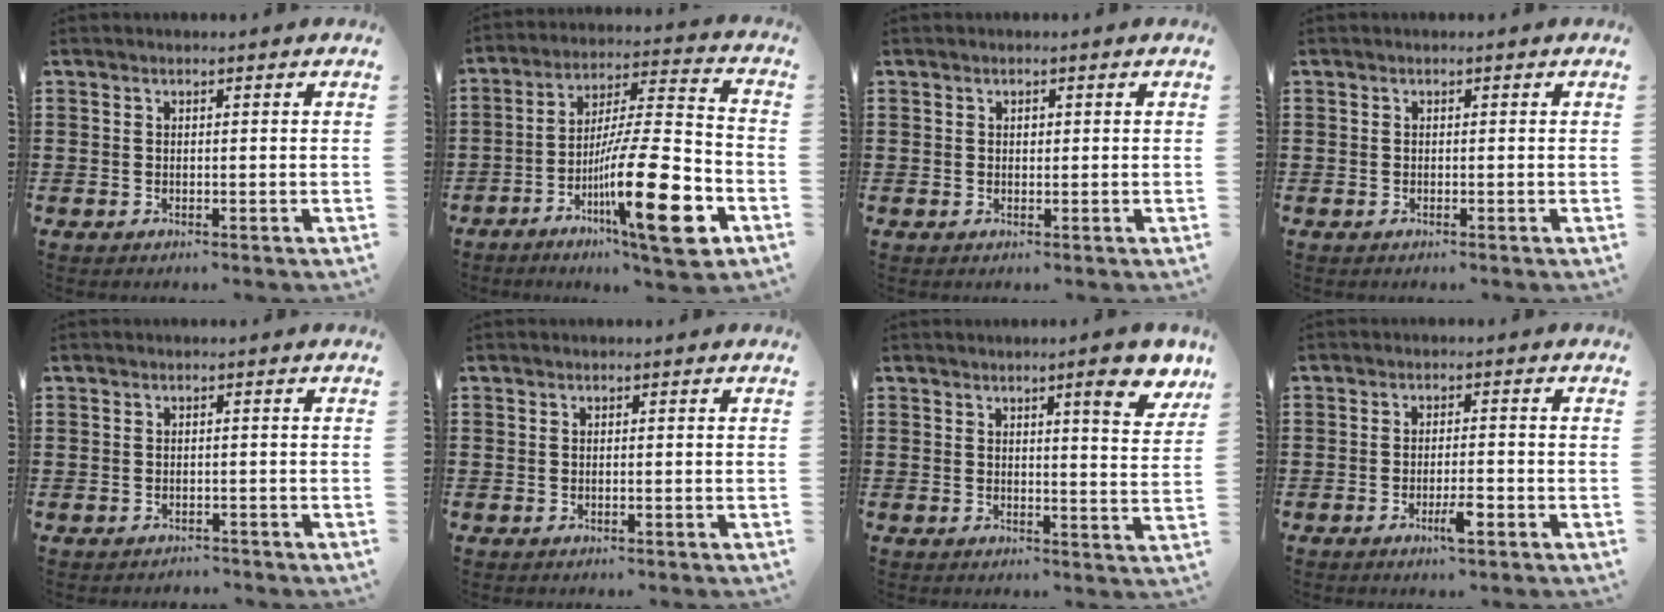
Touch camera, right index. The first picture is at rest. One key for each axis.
{"total": 20.3, "fx": -8.8, "fy": 4.2, "fz": 17.8, "tx": -0.286, "ty": 0.013, "tz": -0.139}
{"total": 0.6, "fx": 0.2, "fy": 0.5, "fz": 0.4, "tx": -0.009, "ty": 0.001, "tz": 0.004}
{"total": 0.0}
{"total": 1.0, "fx": -0.9, "fy": 0.4, "fz": -0.1, "tx": -0.002, "ty": 0.004, "tz": -0.022}
{"total": 0.0}
{"total": 6.8, "fx": 4.3, "fy": 0.7, "fz": 5.2, "tx": -0.072, "ty": -0.018, "tz": 0.063}
{"total": 3.7, "fx": -1.8, "fy": 0.6, "fz": 3.2, "tx": -0.058, "ty": -0.004, "tz": -0.033}